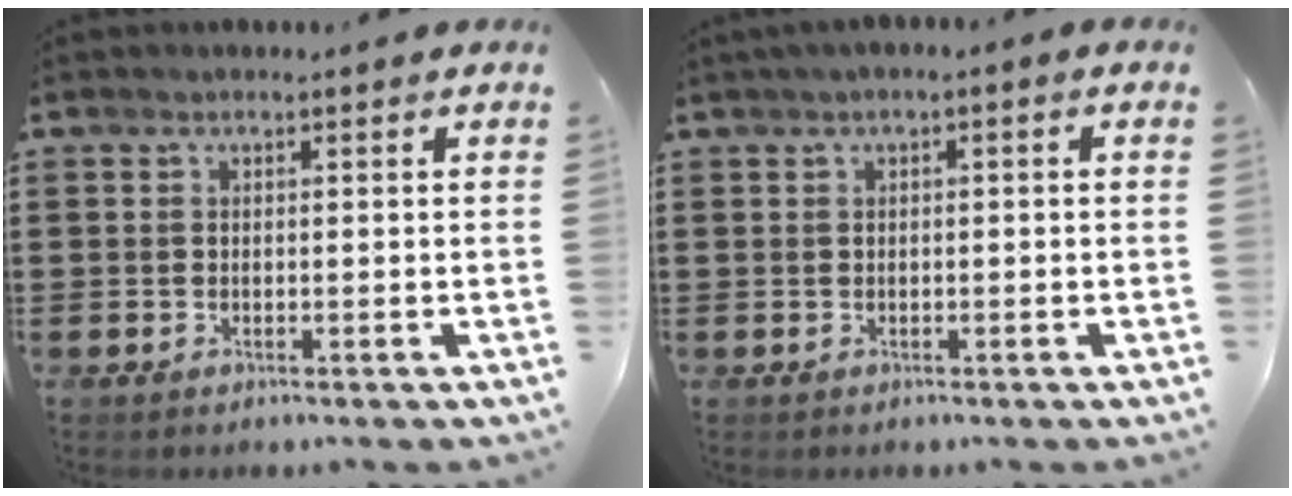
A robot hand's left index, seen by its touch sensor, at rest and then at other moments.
{"total": 1.1, "force": [-0.4, 0.2, 1.0], "torque": [-0.016, -0.002, -0.007]}